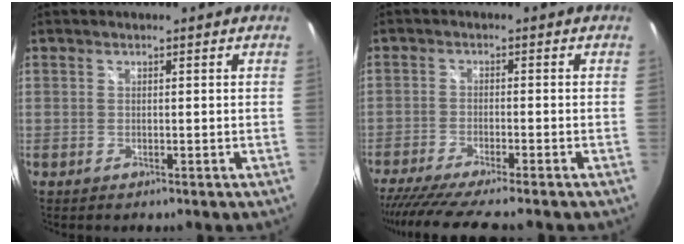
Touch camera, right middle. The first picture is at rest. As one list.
[{"total": 11.0, "force": [-9.5, -0.2, 5.6], "torque": [-0.123, -0.035, -0.156]}]